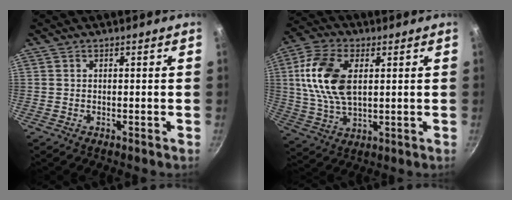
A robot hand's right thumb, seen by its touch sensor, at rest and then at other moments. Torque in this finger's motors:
{"motor_torque": [0.14, 0.87, 1.74, -0.05, 0.60]}